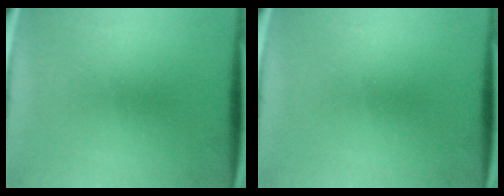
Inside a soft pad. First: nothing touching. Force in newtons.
{"total": 0.0}